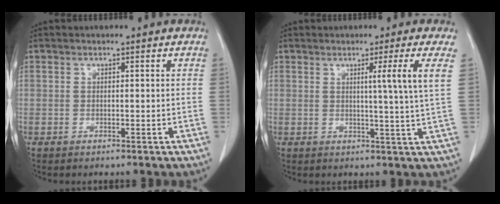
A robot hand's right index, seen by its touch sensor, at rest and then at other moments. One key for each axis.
{"total": 5.3, "fx": 1.7, "fy": -2.0, "fz": 4.6, "tx": -0.077, "ty": -0.013, "tz": 0.029}